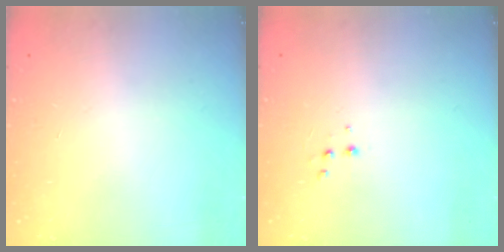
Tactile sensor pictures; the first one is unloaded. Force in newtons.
{"total": 1.9, "press": 1.9, "slide": 0.2}